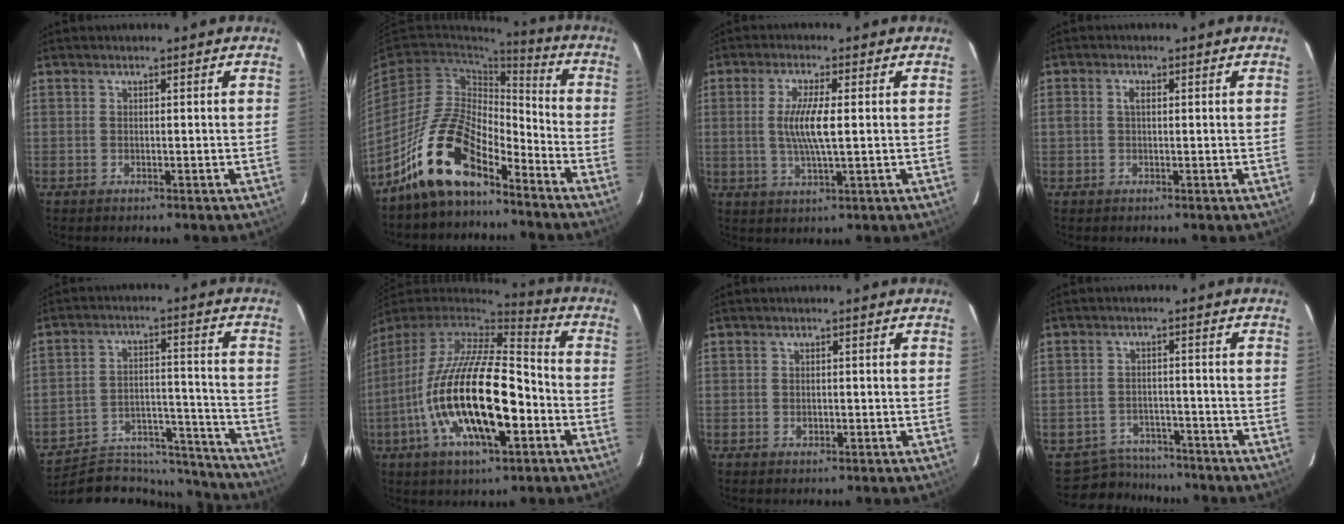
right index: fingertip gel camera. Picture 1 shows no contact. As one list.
[{"total": 13.9, "force": [-10.2, 5.0, 8.0], "torque": [-0.153, 0.016, -0.195]}, {"total": 6.9, "force": [0.3, 1.0, 6.8], "torque": [-0.129, -0.004, 0.006]}, {"total": 1.6, "force": [0.2, 0.9, 1.3], "torque": [-0.026, 0.005, 0.001]}, {"total": 18.8, "force": [-17.4, 5.9, 3.9], "torque": [-0.075, 0.040, -0.239]}, {"total": 23.2, "force": [-6.9, 8.1, 20.7], "torque": [-0.387, -0.031, -0.122]}, {"total": 1.3, "force": [-0.2, 1.2, 0.6], "torque": [-0.009, 0.001, -0.003]}, {"total": 6.9, "force": [-6.2, 3.1, -0.1], "torque": [-0.013, 0.014, -0.090]}]